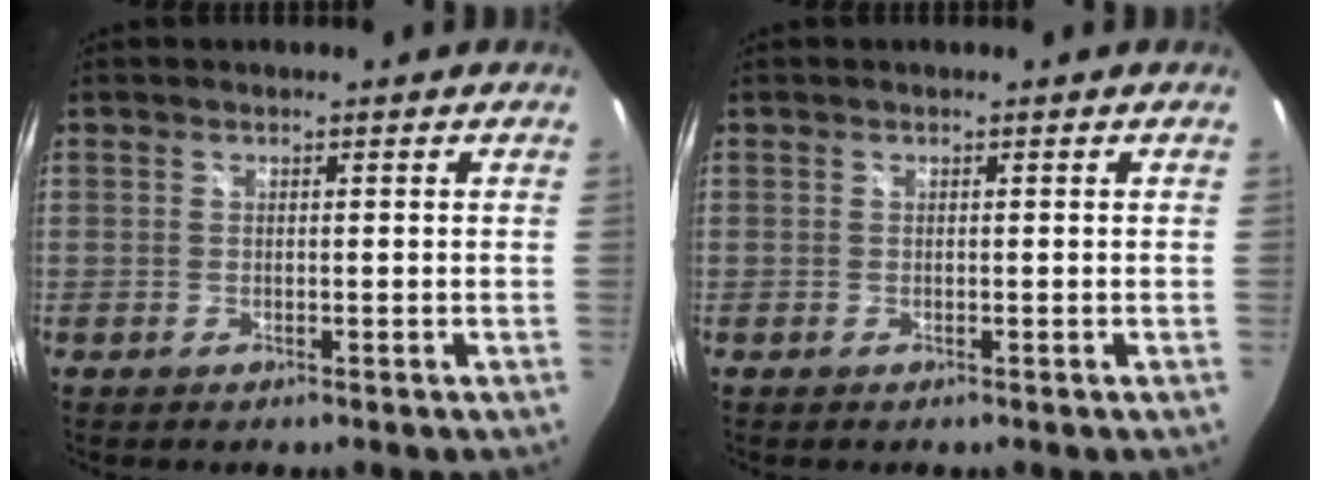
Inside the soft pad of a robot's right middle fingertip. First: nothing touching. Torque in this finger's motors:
{"motor_torque": [0.00, -0.01, 0.00, 0.00]}